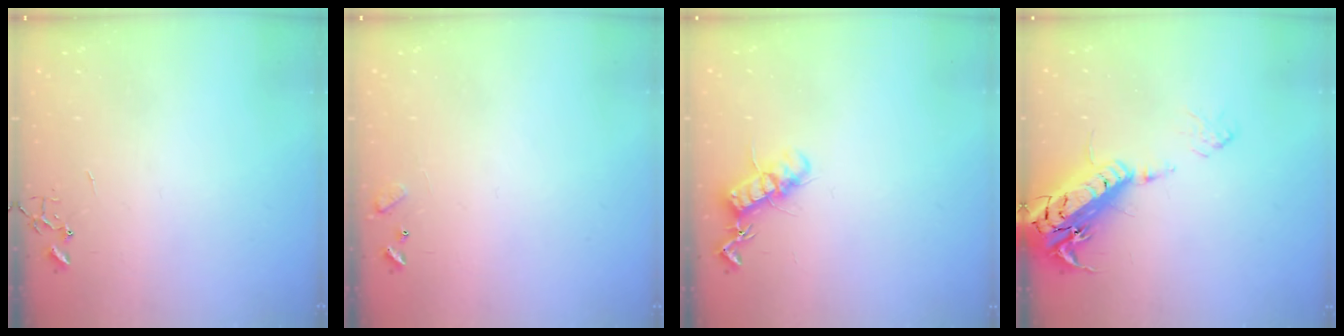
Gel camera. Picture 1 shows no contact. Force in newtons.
{"total": 6.4, "press": 6.4, "slide": 0.5}
{"total": 12.5, "press": 12.5, "slide": 0.4}
{"total": 22.4, "press": 22.0, "slide": 4.3}